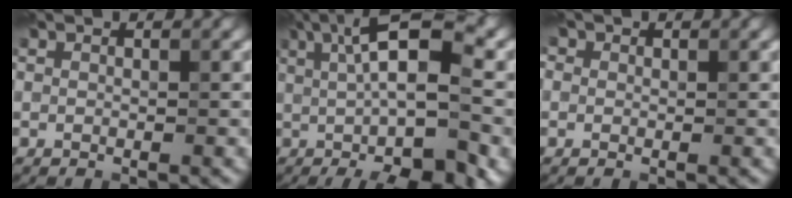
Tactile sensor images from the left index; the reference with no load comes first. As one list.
[{"total": 12.6, "force": [0.0, 3.6, 12.0], "torque": [-0.145, 0.012, 0.002]}, {"total": 1.6, "force": [0.7, 1.3, 0.6], "torque": [-0.002, 0.012, -0.013]}]